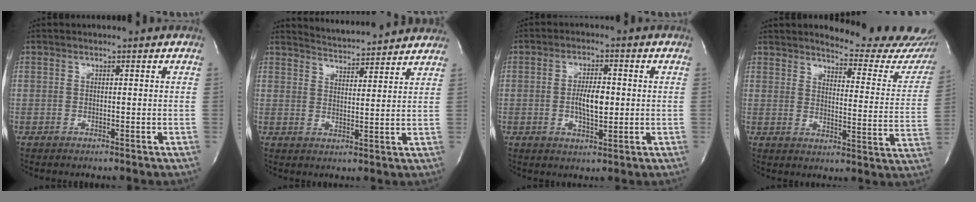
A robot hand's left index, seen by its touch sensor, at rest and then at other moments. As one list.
[{"total": 9.7, "force": [9.6, 0.6, 1.4], "torque": [-0.030, 0.009, 0.128]}, {"total": 5.3, "force": [-0.3, 1.9, 4.9], "torque": [-0.091, -0.001, -0.004]}, {"total": 18.5, "force": [17.4, 2.7, 5.7], "torque": [-0.060, -0.106, 0.190]}]